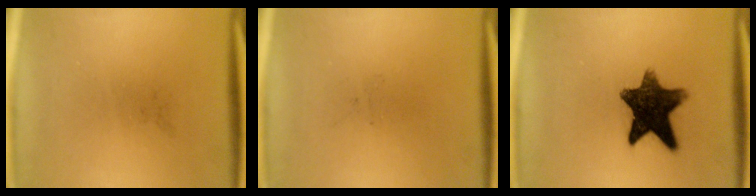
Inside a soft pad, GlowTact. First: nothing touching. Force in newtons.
{"total": 0.0}
{"total": 11.8}